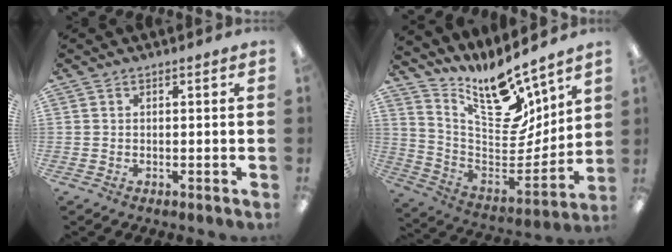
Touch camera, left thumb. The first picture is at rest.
{"total": 17.9, "force": [13.4, 6.7, 9.8], "torque": [-0.151, -0.119, 0.237]}